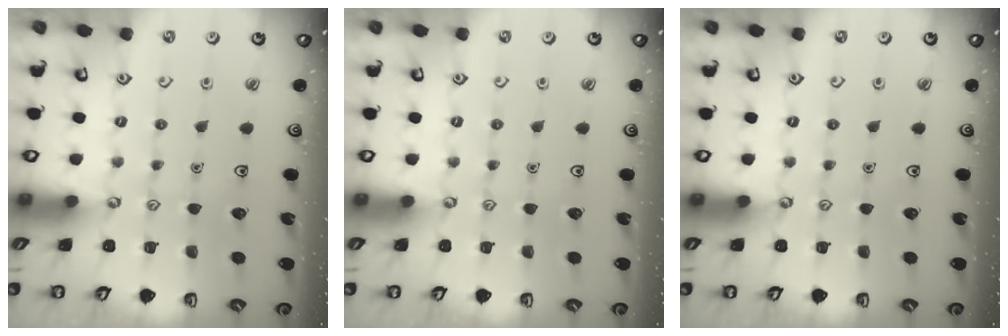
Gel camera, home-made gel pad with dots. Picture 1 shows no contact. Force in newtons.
{"total": 0.0}
{"total": 0.0}